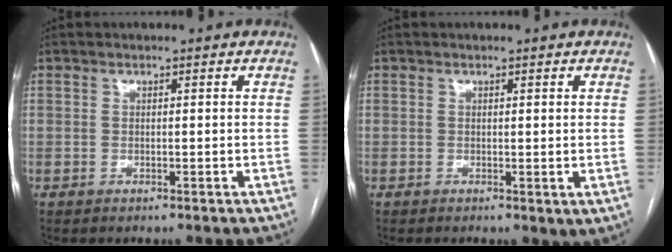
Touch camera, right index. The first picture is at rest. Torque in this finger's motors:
{"motor_torque": [0.36, -0.38, 0.26, 0.04]}